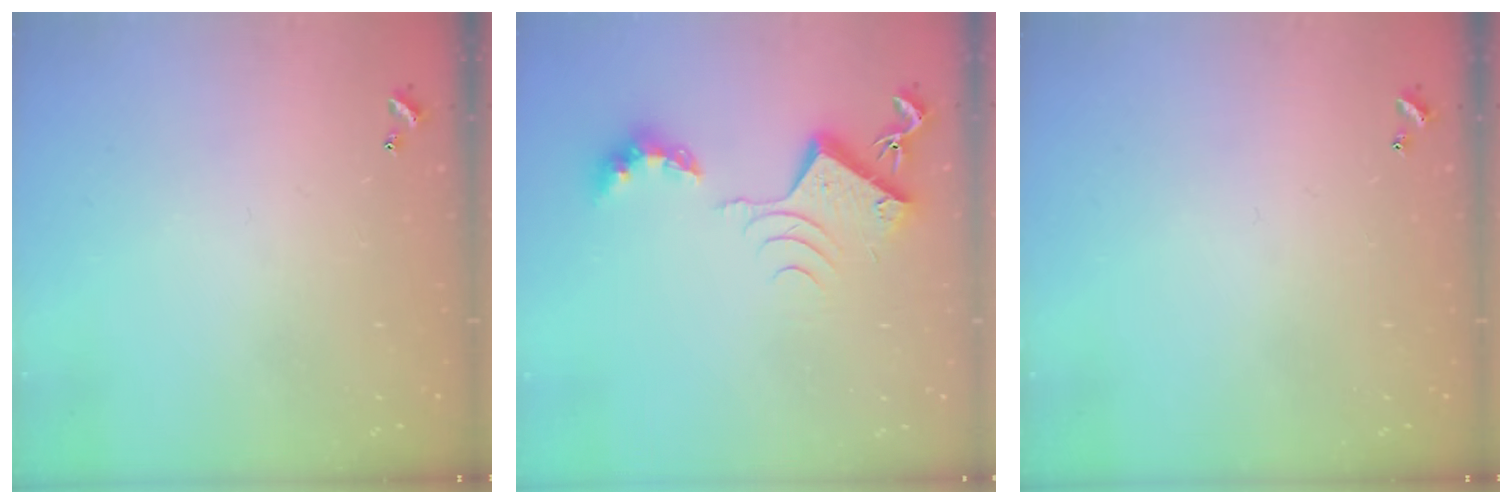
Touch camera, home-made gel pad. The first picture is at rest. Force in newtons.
{"total": 9.2, "press": 9.2, "slide": 0.5}
{"total": 0.0}